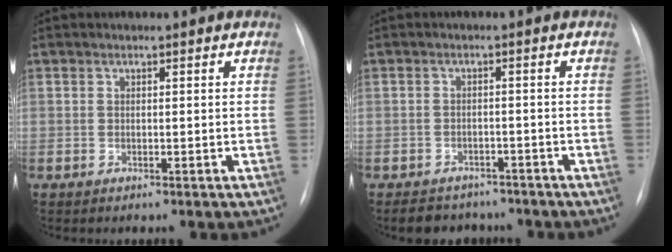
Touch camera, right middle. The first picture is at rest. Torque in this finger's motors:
{"motor_torque": [0.20, -0.28, 0.00, 0.00]}